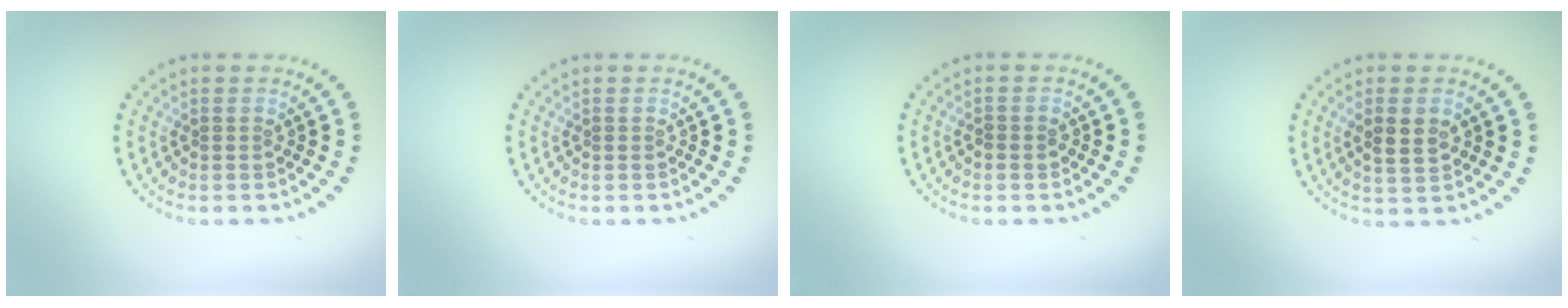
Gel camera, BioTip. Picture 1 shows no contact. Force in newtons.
{"total": 0.0}
{"total": 0.8, "press": 0.8, "slide": 0.2}
{"total": 2.6, "press": 2.5, "slide": 0.6}